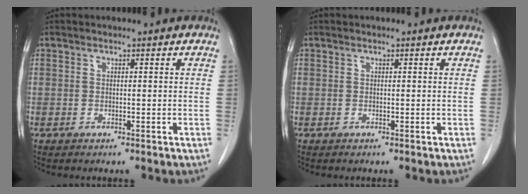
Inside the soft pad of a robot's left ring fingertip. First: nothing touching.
{"total": 0.0}